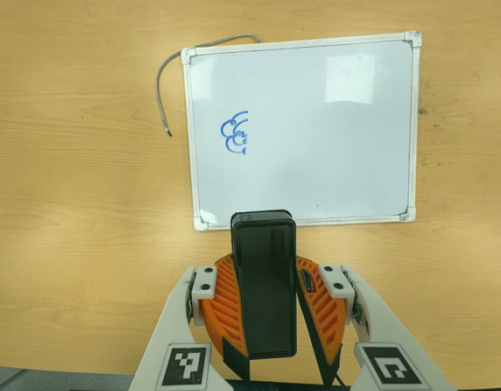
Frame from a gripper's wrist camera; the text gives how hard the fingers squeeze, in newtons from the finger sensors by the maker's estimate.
{"total": 9.1, "left": 9.5, "right": 8.7}